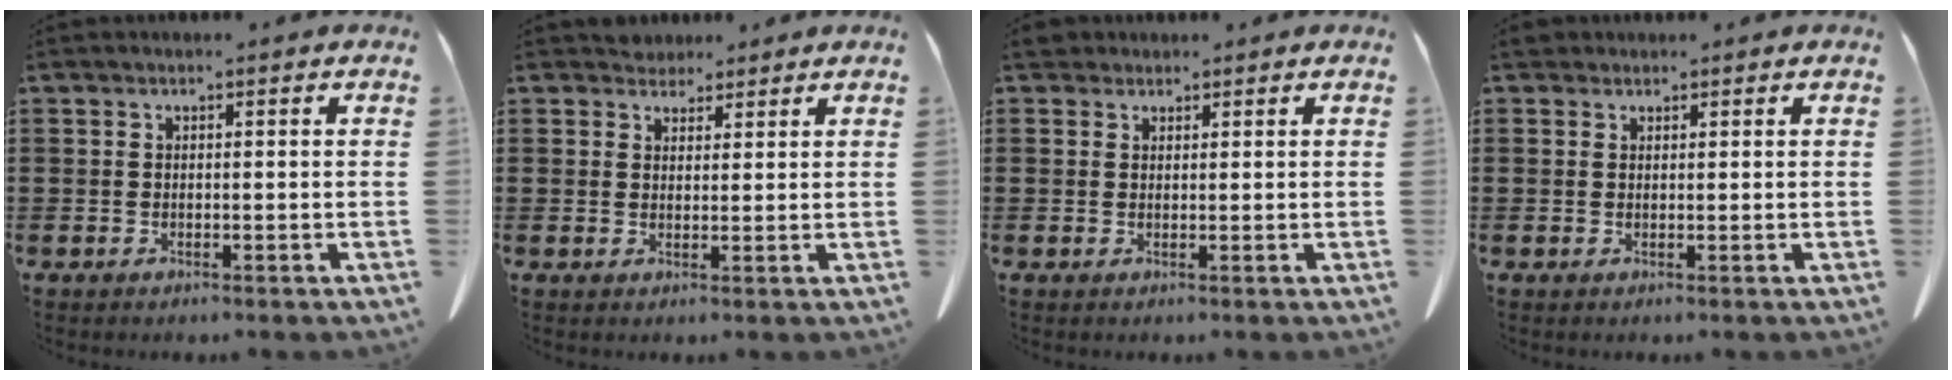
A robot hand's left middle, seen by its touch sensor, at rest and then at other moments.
{"total": 2.8, "force": [2.6, 1.1, 0.1], "torque": [-0.002, -0.003, 0.050]}
{"total": 2.3, "force": [1.9, 1.1, 0.7], "torque": [-0.021, 0.007, 0.037]}
{"total": 1.3, "force": [1.1, 0.6, 0.3], "torque": [-0.011, 0.004, 0.022]}